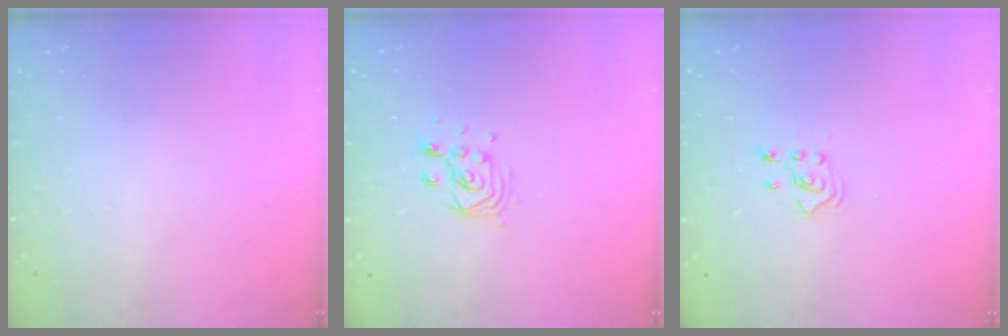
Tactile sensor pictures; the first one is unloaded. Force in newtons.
{"total": 5.8, "press": 5.8, "slide": 0.5}
{"total": 2.5, "press": 2.3, "slide": 1.0}